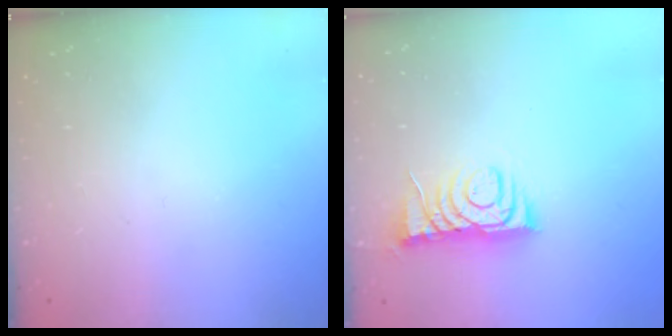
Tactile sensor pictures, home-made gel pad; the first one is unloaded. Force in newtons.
{"total": 8.0, "press": 7.9, "slide": 0.4}